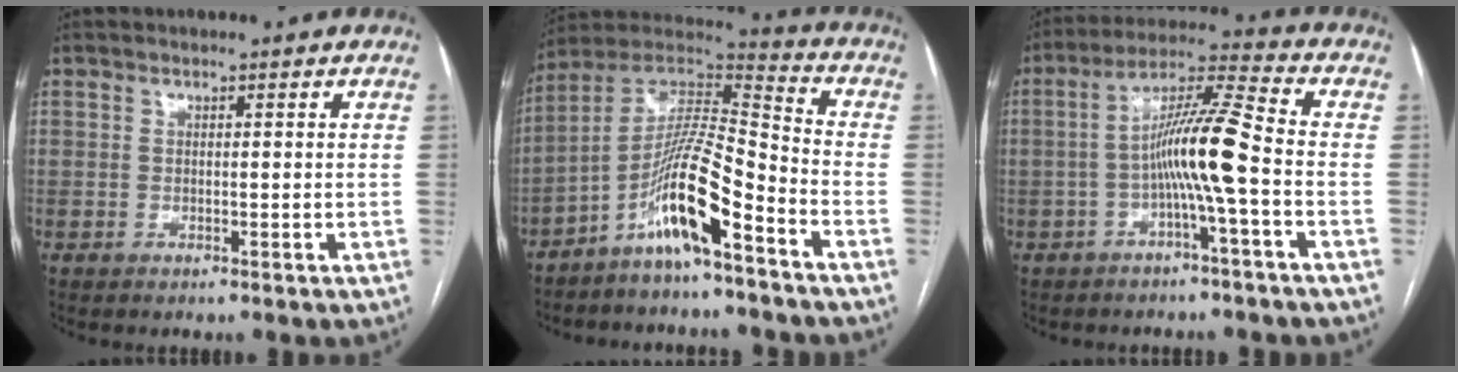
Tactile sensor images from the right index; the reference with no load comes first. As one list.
[{"total": 13.1, "force": [-7.5, 0.8, 10.7], "torque": [-0.208, 0.011, -0.145]}, {"total": 9.8, "force": [-2.3, -0.8, 9.5], "torque": [-0.174, 0.021, -0.046]}]